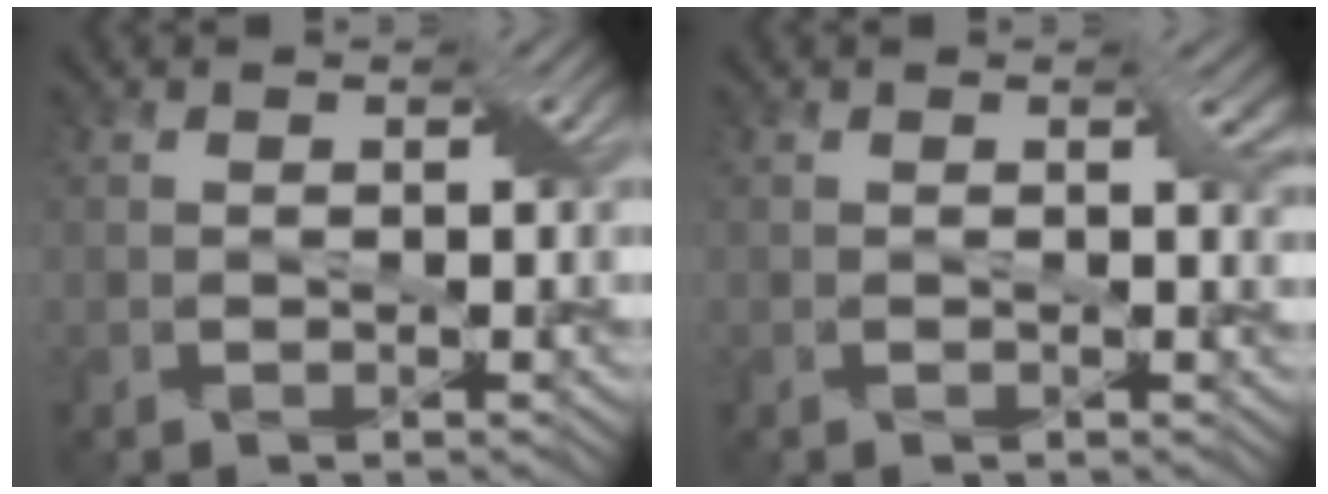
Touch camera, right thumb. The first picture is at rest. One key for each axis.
{"total": 2.1, "fx": 0.3, "fy": 1.1, "fz": 1.8, "tx": -0.019, "ty": -0.002, "tz": 0.003}